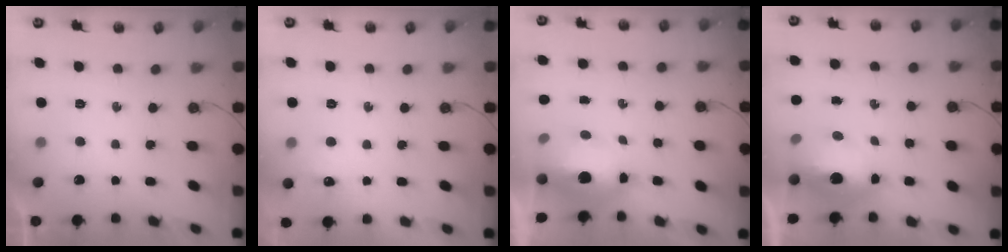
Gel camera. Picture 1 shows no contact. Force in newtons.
{"total": 4.9, "press": 4.8, "slide": 0.7}
{"total": 11.4, "press": 11.2, "slide": 1.6}
{"total": 10.1, "press": 10.1, "slide": 0.9}